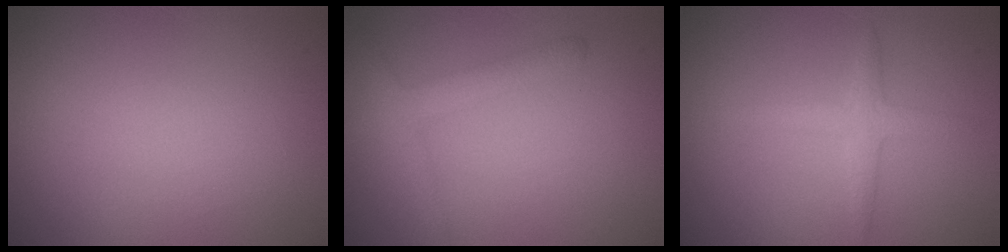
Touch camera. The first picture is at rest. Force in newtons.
{"total": 2.5, "press": 2.5, "slide": 0.1}
{"total": 1.9, "press": 1.9, "slide": 0.1}